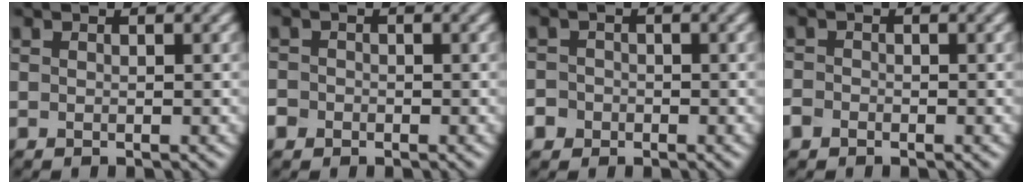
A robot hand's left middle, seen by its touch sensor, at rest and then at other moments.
{"total": 1.8, "force": [-0.9, 1.5, 0.4], "torque": [-0.001, 0.004, -0.019]}
{"total": 3.1, "force": [-1.5, 2.6, 0.6], "torque": [0.000, 0.003, -0.038]}
{"total": 1.4, "force": [-0.9, 1.0, 0.3], "torque": [-0.001, 0.002, -0.022]}